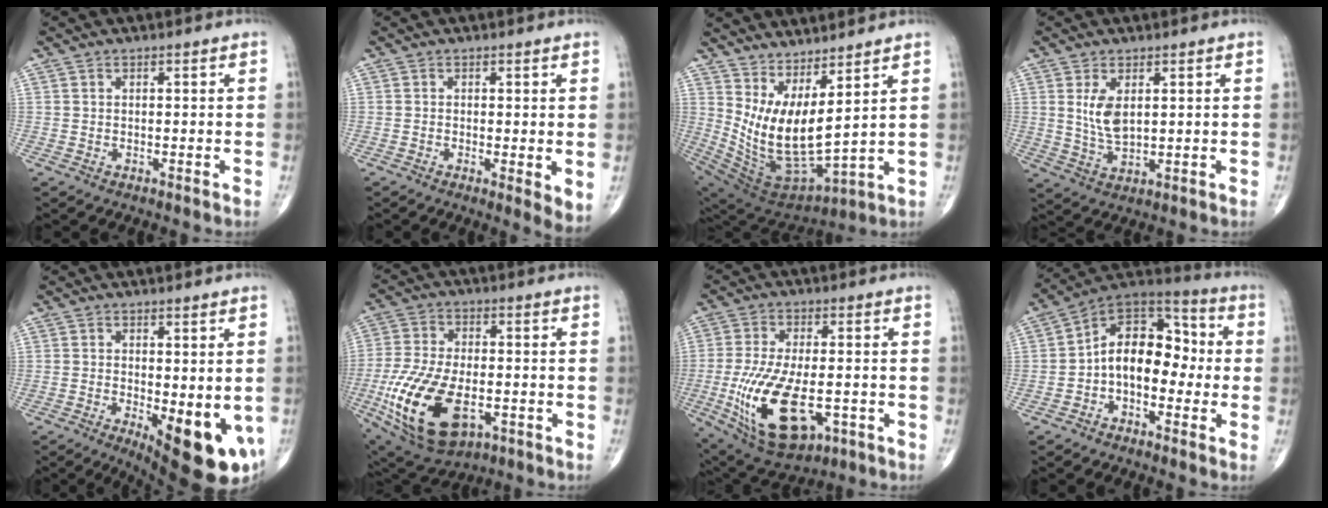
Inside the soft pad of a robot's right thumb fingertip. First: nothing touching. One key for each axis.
{"total": 3.8, "fx": -0.2, "fy": 1.2, "fz": 3.6, "tx": -0.057, "ty": -0.014, "tz": -0.008}
{"total": 15.1, "fx": 6.9, "fy": 4.3, "fz": 12.7, "tx": -0.246, "ty": -0.067, "tz": 0.153}
{"total": 5.5, "fx": 1.5, "fy": 2.6, "fz": 4.6, "tx": -0.088, "ty": -0.015, "tz": 0.039}
{"total": 13.3, "fx": -3.7, "fy": 4.7, "fz": 11.9, "tx": -0.136, "ty": -0.021, "tz": -0.036}
{"total": 19.4, "fx": -5.9, "fy": 10.4, "fz": 15.4, "tx": -0.313, "ty": 0.000, "tz": -0.087}
{"total": 18.0, "fx": -4.6, "fy": 8.8, "fz": 15.0, "tx": -0.294, "ty": -0.009, "tz": -0.058}
{"total": 13.3, "fx": -1.7, "fy": 8.7, "fz": 9.9, "tx": -0.120, "ty": 0.051, "tz": -0.045}